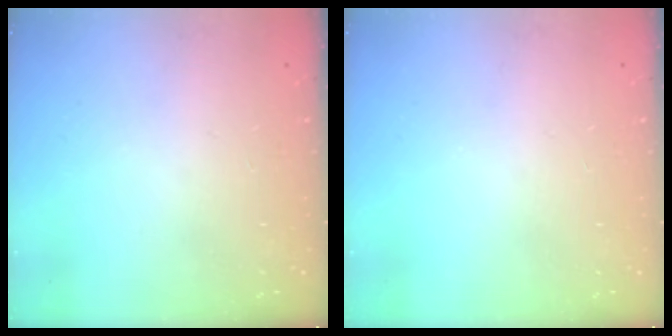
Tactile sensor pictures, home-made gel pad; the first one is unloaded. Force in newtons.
{"total": 0.0}